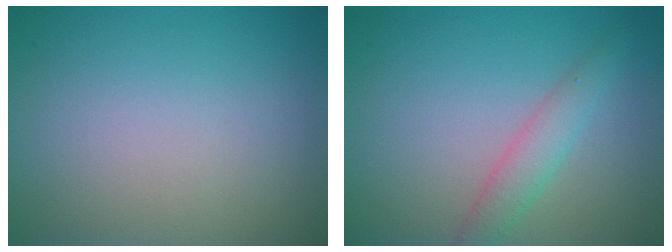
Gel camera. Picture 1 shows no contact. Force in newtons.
{"total": 2.3, "press": 2.3, "slide": 0.0}